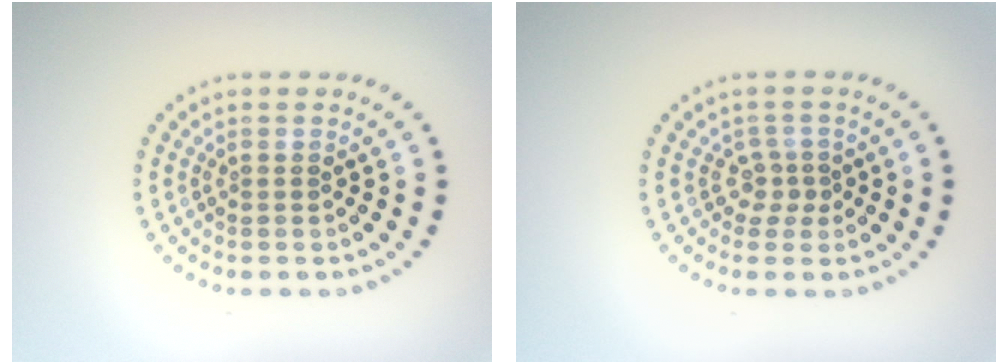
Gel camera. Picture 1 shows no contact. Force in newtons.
{"total": 1.7, "press": 1.1, "slide": 1.3}